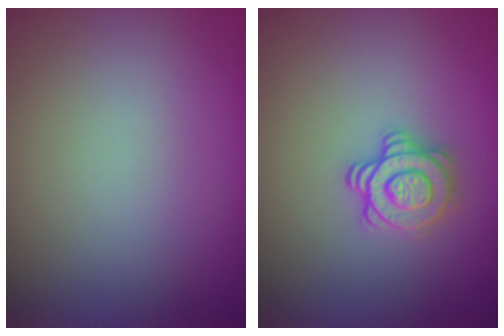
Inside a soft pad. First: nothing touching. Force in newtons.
{"total": 2.8, "press": 2.7, "slide": 0.9}